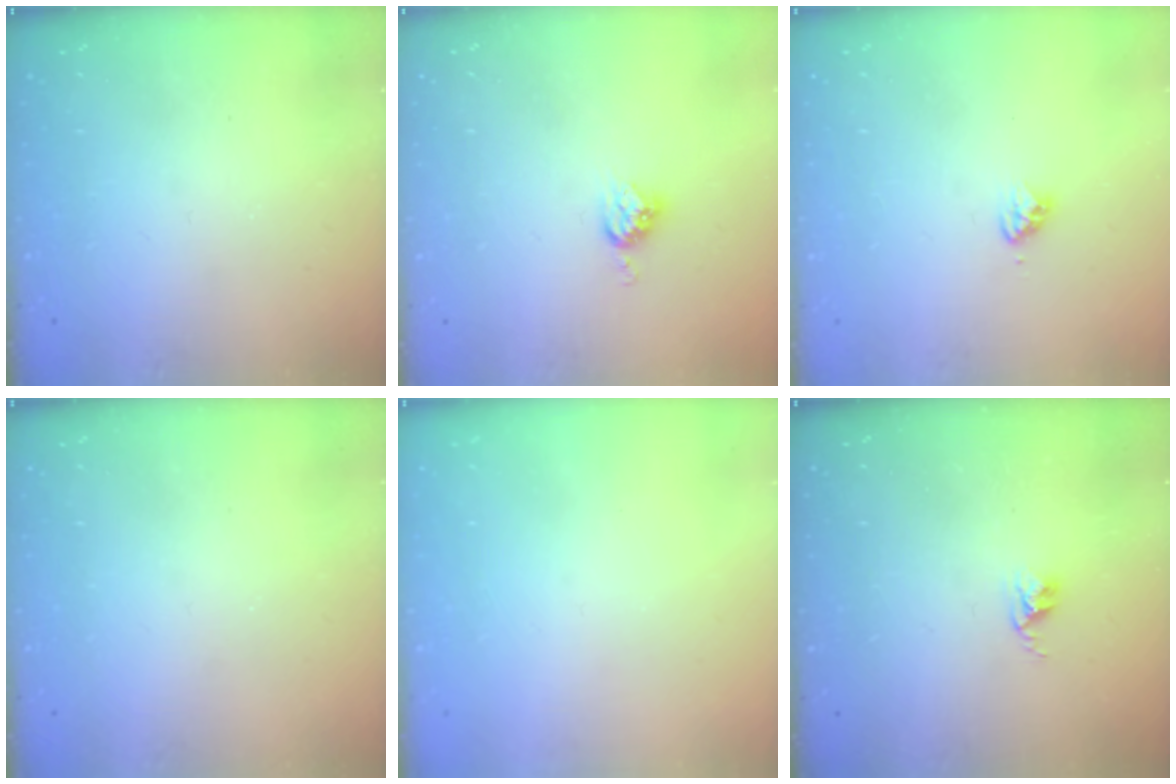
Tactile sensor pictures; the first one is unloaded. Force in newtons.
{"total": 5.8, "press": 5.8, "slide": 0.3}
{"total": 3.3, "press": 3.3, "slide": 0.2}
{"total": 0.0}
{"total": 0.0}
{"total": 2.4, "press": 2.4, "slide": 0.3}